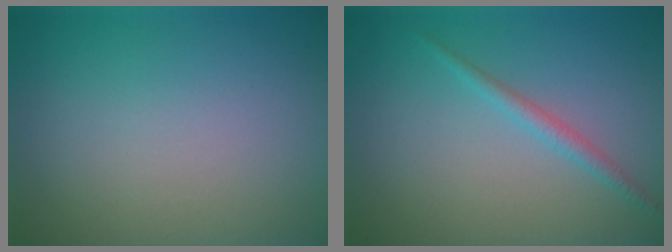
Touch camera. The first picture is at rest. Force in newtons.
{"total": 1.4, "press": 1.4, "slide": 0.1}